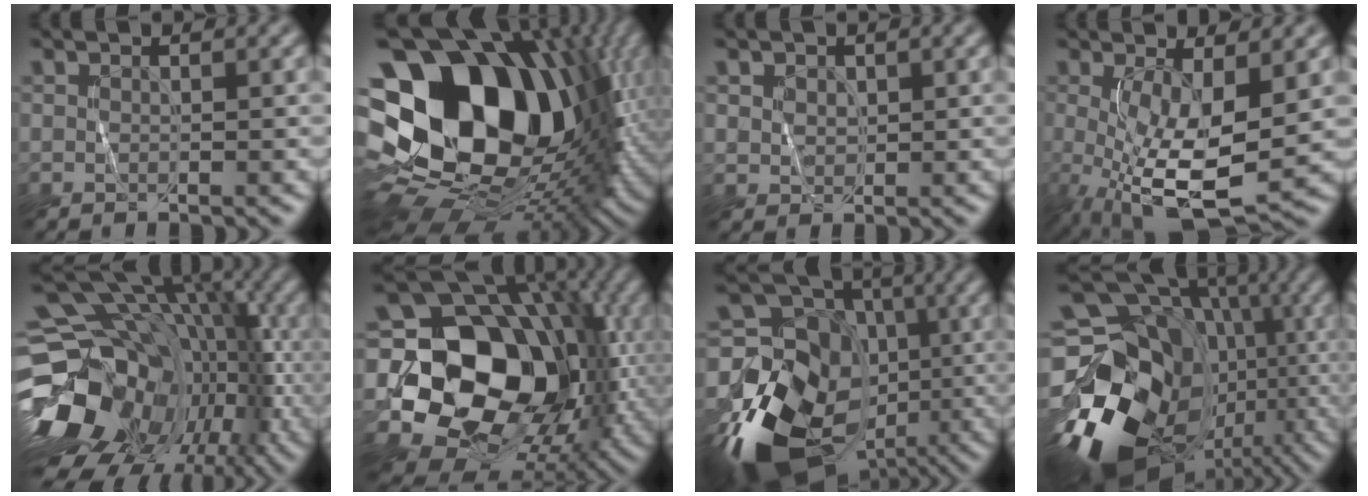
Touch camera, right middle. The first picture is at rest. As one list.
[{"total": 22.2, "force": [2.7, 15.6, 15.5], "torque": [-0.304, -0.032, 0.084]}, {"total": 1.9, "force": [0.9, 1.4, 0.8], "torque": [-0.022, -0.002, 0.027]}, {"total": 8.7, "force": [-1.1, 2.9, 8.2], "torque": [-0.165, -0.018, -0.016]}, {"total": 19.4, "force": [-4.4, 13.8, 12.8], "torque": [-0.215, -0.012, -0.059]}, {"total": 18.8, "force": [-1.2, 14.8, 11.5], "torque": [-0.191, -0.020, -0.009]}, {"total": 19.9, "force": [-8.7, 15.5, 9.0], "torque": [-0.167, -0.031, -0.147]}, {"total": 20.2, "force": [-5.6, 15.7, 11.4], "torque": [-0.210, -0.012, -0.071]}]